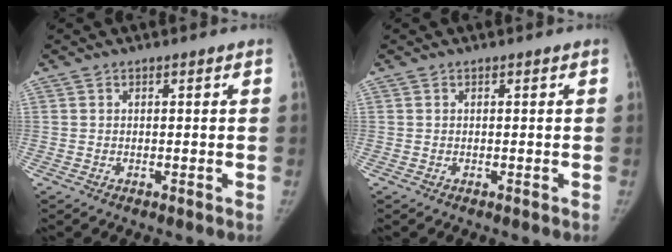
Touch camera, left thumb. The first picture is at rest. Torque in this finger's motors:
{"motor_torque": [-0.29, -0.29, 0.21, -0.12, 0.00]}